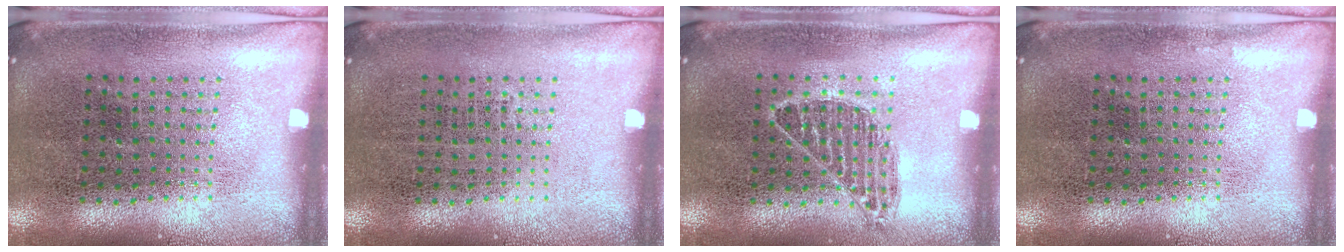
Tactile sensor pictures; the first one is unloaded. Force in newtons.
{"total": 0.0}
{"total": 0.7, "press": 0.7, "slide": 0.3}
{"total": 0.0}